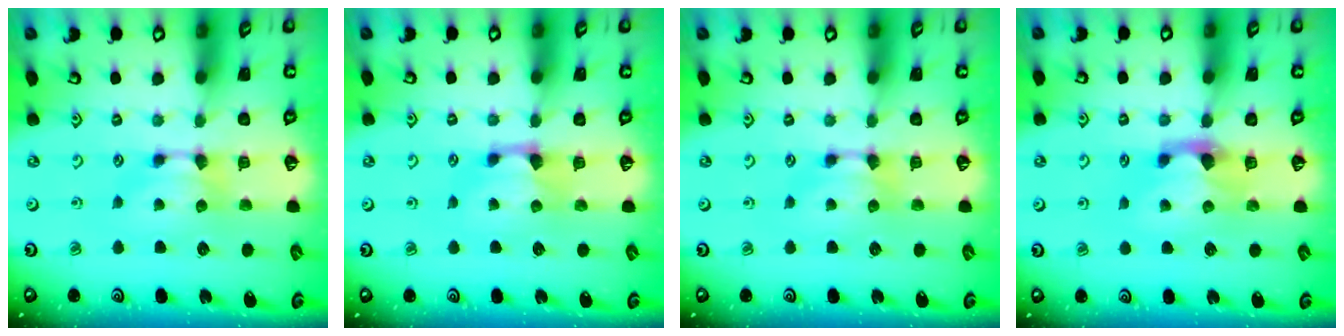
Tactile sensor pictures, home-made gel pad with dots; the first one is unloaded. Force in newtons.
{"total": 0.7, "press": 0.2, "slide": 0.7}
{"total": 0.0}
{"total": 2.2, "press": 1.8, "slide": 1.2}